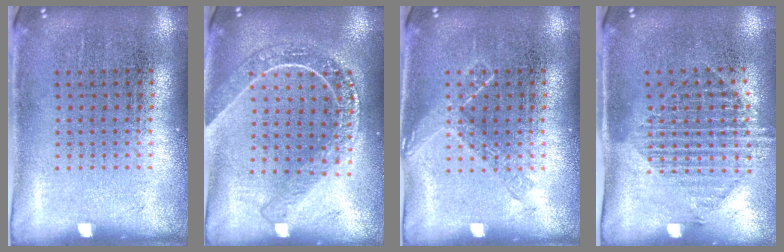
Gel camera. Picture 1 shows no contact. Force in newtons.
{"total": 1.9, "press": 1.7, "slide": 0.8}
{"total": 1.8, "press": 1.8, "slide": 0.4}
{"total": 1.6, "press": 1.3, "slide": 0.9}